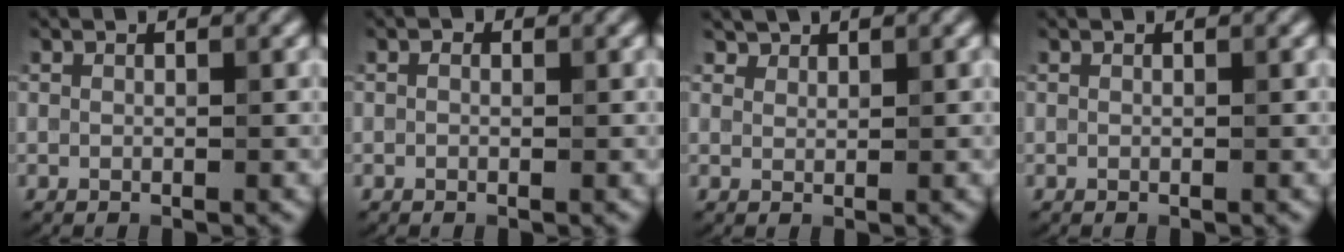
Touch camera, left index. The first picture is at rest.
{"total": 0.6, "force": [0.1, 0.5, 0.3], "torque": [-0.003, -0.005, -0.003]}
{"total": 1.7, "force": [1.6, 0.6, 0.3], "torque": [-0.009, -0.006, 0.037]}
{"total": 0.0}